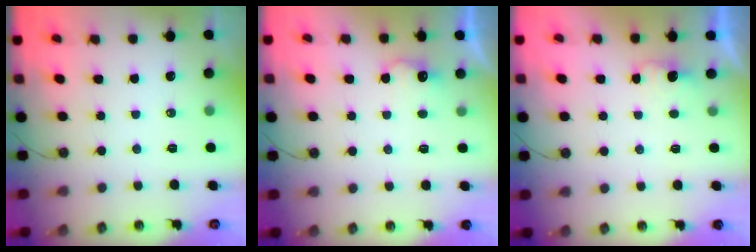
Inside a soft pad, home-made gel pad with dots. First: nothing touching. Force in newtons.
{"total": 8.2, "press": 8.1, "slide": 1.0}
{"total": 1.8, "press": 1.6, "slide": 0.9}